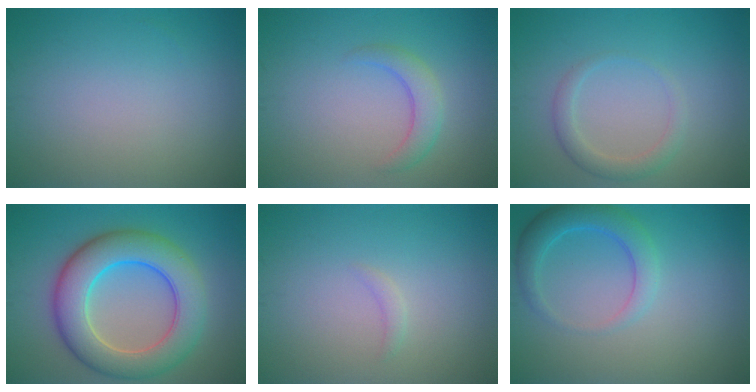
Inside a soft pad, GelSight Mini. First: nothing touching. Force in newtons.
{"total": 2.4, "press": 2.4, "slide": 0.1}
{"total": 2.0, "press": 2.0, "slide": 0.2}
{"total": 9.2, "press": 9.2, "slide": 0.1}
{"total": 0.8, "press": 0.7, "slide": 0.2}
{"total": 3.4, "press": 3.4, "slide": 0.2}